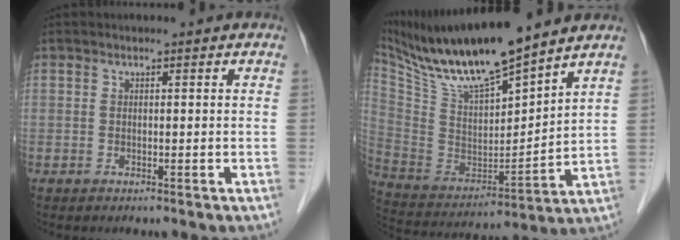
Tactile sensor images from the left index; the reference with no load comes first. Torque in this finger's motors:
{"motor_torque": [0.45, -0.58, 0.29, 0.08]}